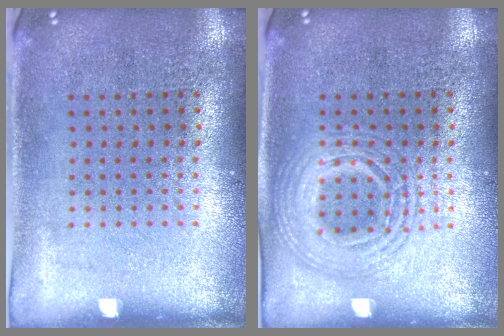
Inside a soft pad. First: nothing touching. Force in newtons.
{"total": 2.8, "press": 2.8, "slide": 0.4}